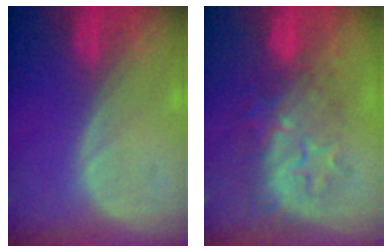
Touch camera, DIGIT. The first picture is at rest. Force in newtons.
{"total": 8.9, "press": 8.1, "slide": 3.7}